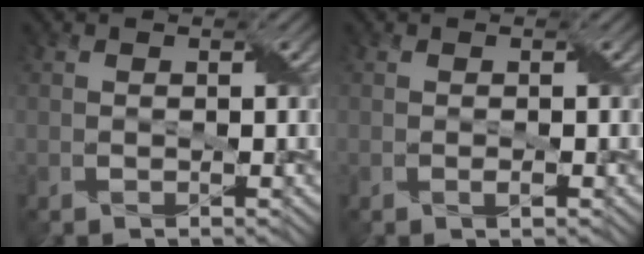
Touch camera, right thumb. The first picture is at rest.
{"total": 0.7, "force": [-0.3, 0.1, 0.6], "torque": [-0.013, 0.000, -0.003]}